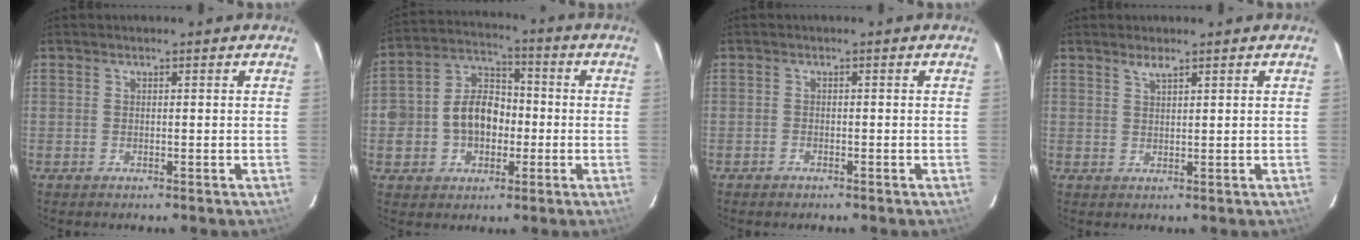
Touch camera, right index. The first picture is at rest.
{"total": 10.7, "force": [-1.7, 8.5, 6.3], "torque": [-0.133, 0.035, -0.022]}
{"total": 1.0, "force": [-0.8, 0.6, 0.1], "torque": [-0.003, 0.004, -0.014]}
{"total": 1.7, "force": [1.3, 0.2, 1.0], "torque": [-0.018, 0.002, 0.024]}